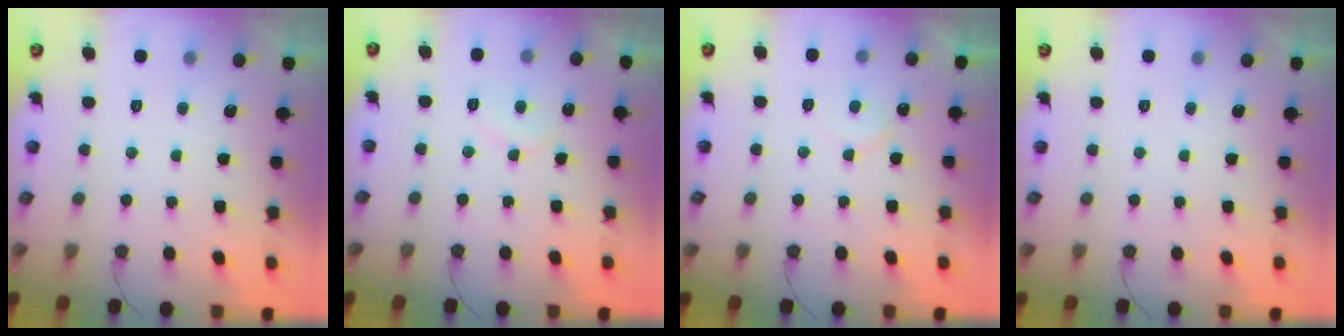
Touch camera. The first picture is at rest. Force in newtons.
{"total": 6.7, "press": 6.7, "slide": 0.6}
{"total": 5.8, "press": 5.8, "slide": 0.3}
{"total": 0.0}